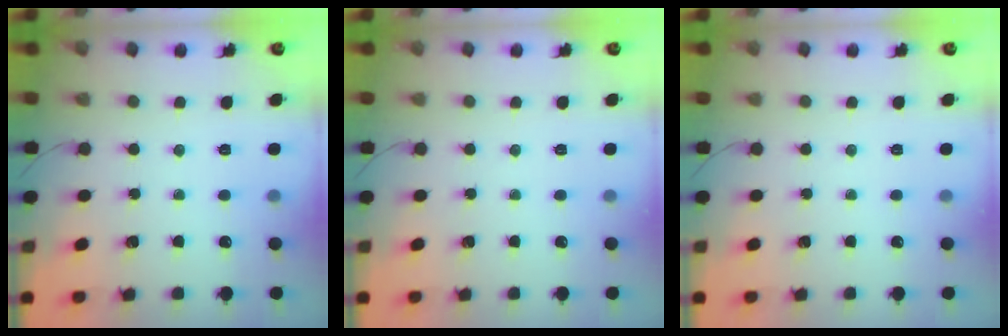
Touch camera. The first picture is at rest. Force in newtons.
{"total": 0.0}
{"total": 0.0}